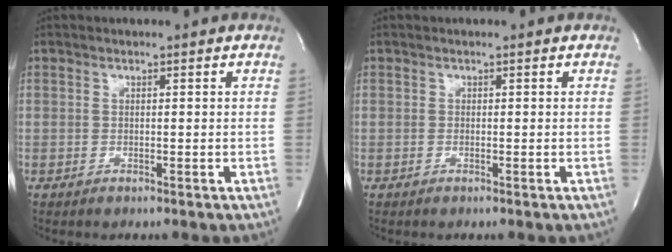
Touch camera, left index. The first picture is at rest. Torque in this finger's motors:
{"motor_torque": [0.00, 0.00, 0.00, 0.00]}